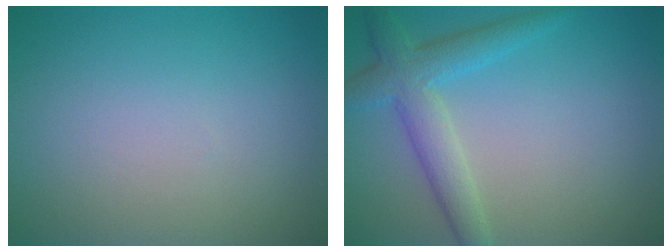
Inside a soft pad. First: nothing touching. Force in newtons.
{"total": 3.4, "press": 3.4, "slide": 0.1}